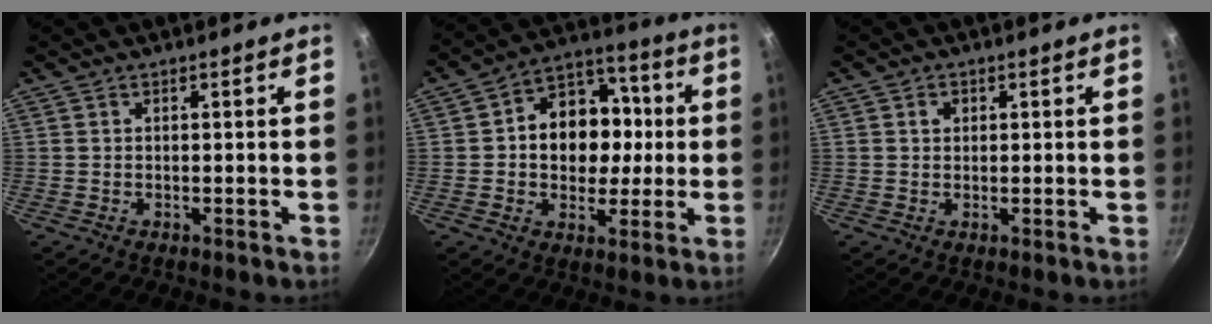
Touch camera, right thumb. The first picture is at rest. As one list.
[{"total": 15.1, "force": [0.6, 11.9, 9.4], "torque": [-0.096, 0.024, 0.000]}, {"total": 2.2, "force": [0.3, 1.8, 1.1], "torque": [-0.009, 0.005, 0.002]}]